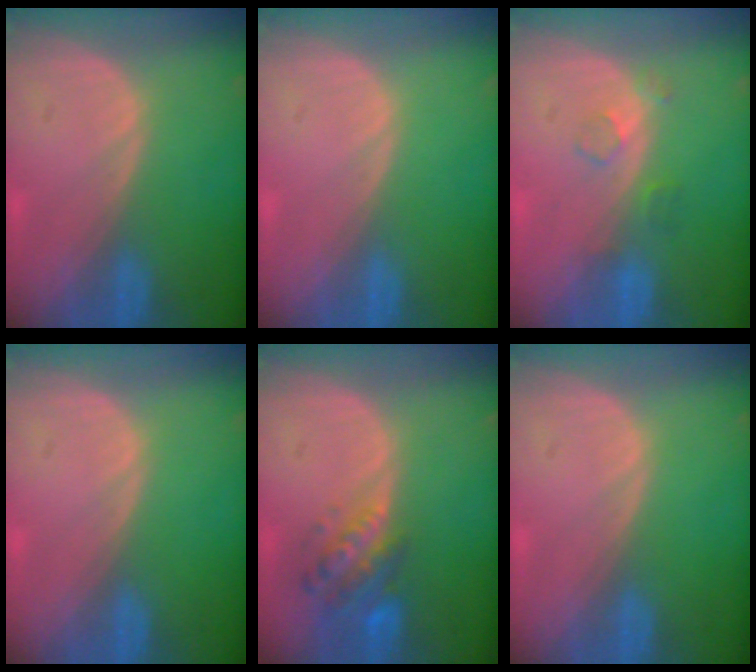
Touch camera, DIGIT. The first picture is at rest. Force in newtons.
{"total": 0.0}
{"total": 2.5, "press": 2.5, "slide": 0.3}
{"total": 0.0}
{"total": 6.1, "press": 5.8, "slide": 2.0}
{"total": 0.0}